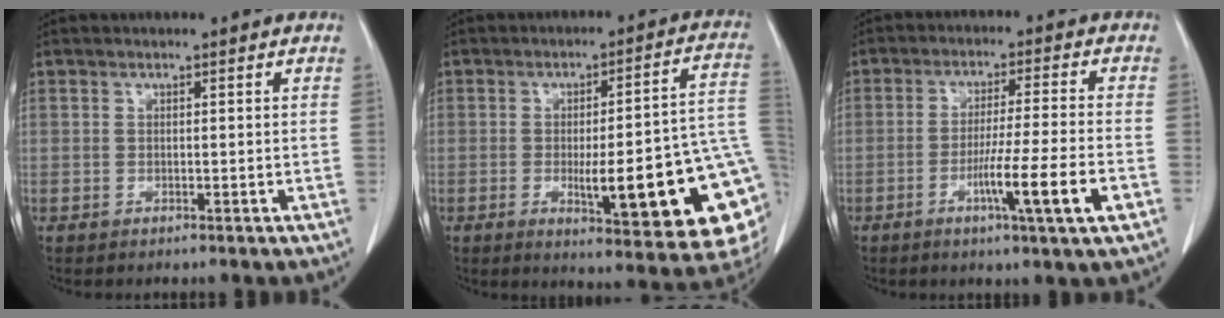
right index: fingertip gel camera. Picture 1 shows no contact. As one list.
[{"total": 20.7, "force": [-4.4, 2.9, 20.0], "torque": [-0.182, 0.005, -0.045]}, {"total": 10.0, "force": [-3.8, -1.0, 9.2], "torque": [-0.156, -0.019, -0.065]}]